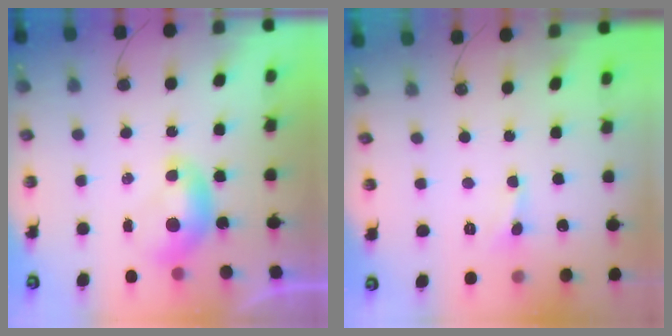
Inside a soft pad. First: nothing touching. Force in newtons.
{"total": 0.9, "press": 0.8, "slide": 0.4}